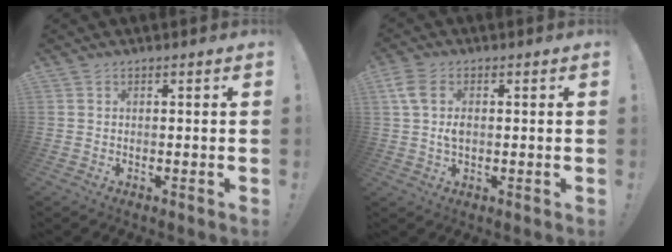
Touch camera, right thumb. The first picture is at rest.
{"total": 5.7, "force": [0.8, 3.5, 4.4], "torque": [-0.090, 0.004, 0.013]}